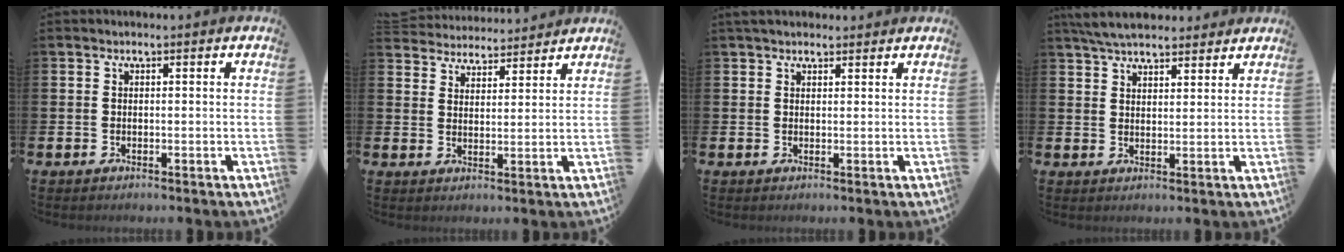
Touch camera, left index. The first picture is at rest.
{"total": 4.9, "force": [4.8, 0.9, -0.4], "torque": [-0.018, -0.025, 0.088]}
{"total": 2.0, "force": [1.7, 0.8, 0.5], "torque": [-0.004, 0.002, 0.029]}
{"total": 5.3, "force": [5.0, 1.3, 1.4], "torque": [-0.035, -0.015, 0.092]}